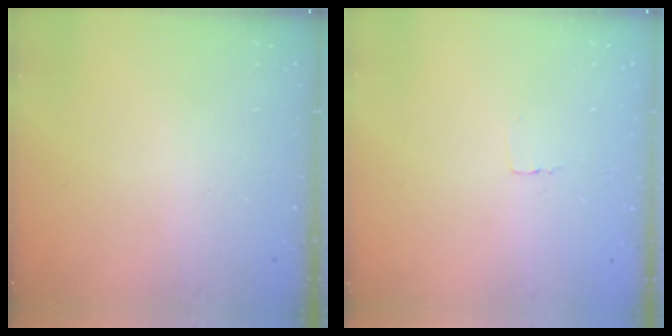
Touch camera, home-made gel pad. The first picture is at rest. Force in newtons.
{"total": 2.3, "press": 2.3, "slide": 0.1}